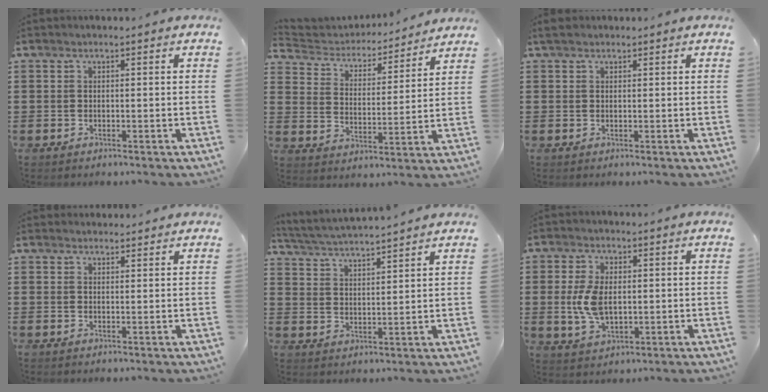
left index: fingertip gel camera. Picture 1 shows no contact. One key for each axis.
{"total": 3.8, "fx": 3.7, "fy": 1.0, "fz": 0.2, "tx": -0.029, "ty": -0.029, "tz": 0.056}
{"total": 1.3, "fx": 1.0, "fy": 0.7, "fz": 0.5, "tx": -0.013, "ty": 0.004, "tz": 0.018}
{"total": 1.6, "fx": 1.5, "fy": 0.3, "fz": 0.0, "tx": -0.004, "ty": 0.003, "tz": 0.030}
{"total": 3.9, "fx": 3.8, "fy": -0.5, "fz": 0.7, "tx": -0.031, "ty": -0.025, "tz": 0.062}
{"total": 6.6, "fx": 0.5, "fy": 3.8, "fz": 5.3, "tx": -0.134, "ty": 0.002, "tz": 0.002}